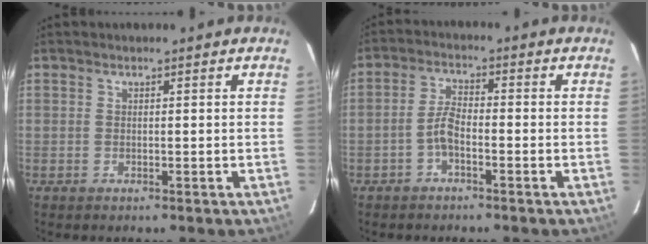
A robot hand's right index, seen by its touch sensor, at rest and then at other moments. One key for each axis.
{"total": 3.4, "fx": -1.9, "fy": 1.1, "fz": 2.6, "tx": -0.059, "ty": 0.013, "tz": -0.038}